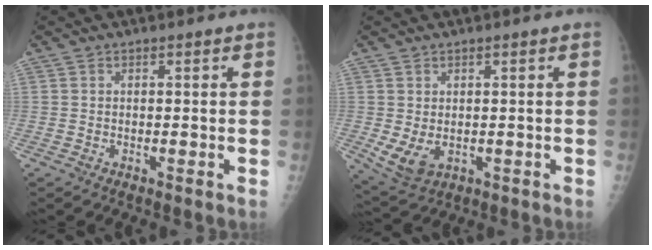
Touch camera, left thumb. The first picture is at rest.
{"total": 5.3, "force": [-0.4, 3.5, 4.0], "torque": [-0.069, -0.011, 0.010]}